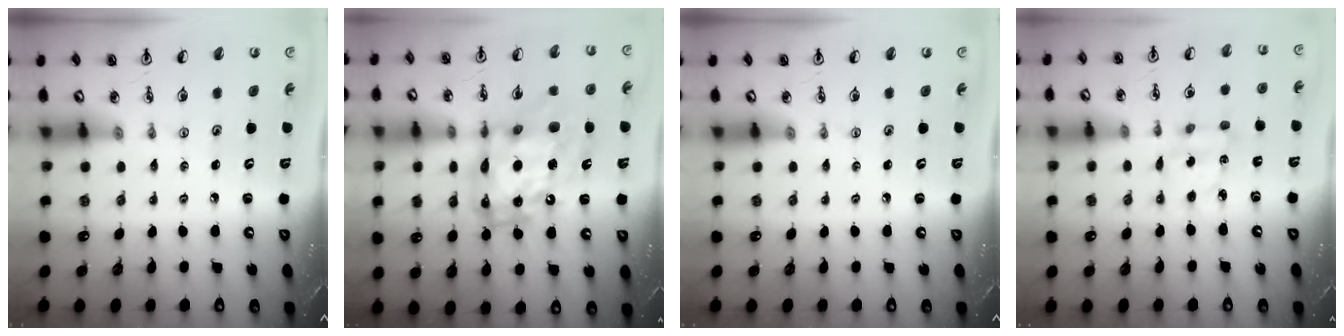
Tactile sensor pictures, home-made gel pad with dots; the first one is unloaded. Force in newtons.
{"total": 19.1, "press": 19.0, "slide": 2.0}
{"total": 0.0}
{"total": 2.7, "press": 2.7, "slide": 0.2}